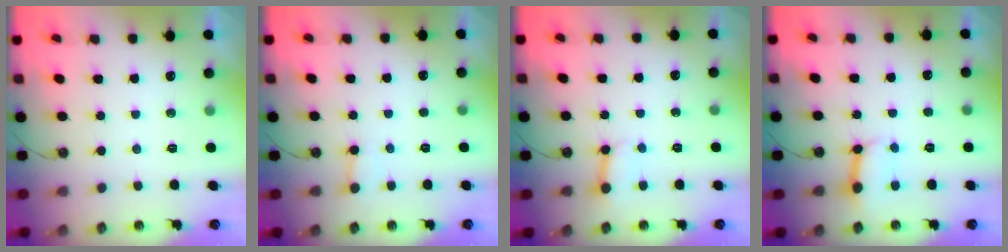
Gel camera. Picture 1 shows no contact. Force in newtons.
{"total": 2.8, "press": 2.8, "slide": 0.4}
{"total": 2.9, "press": 2.9, "slide": 0.2}
{"total": 8.0, "press": 8.0, "slide": 0.7}